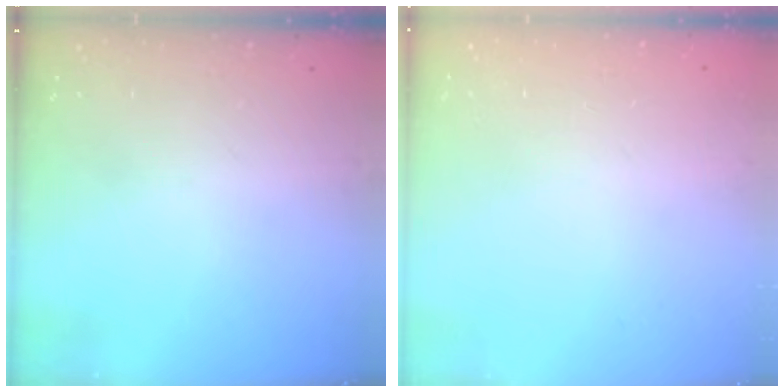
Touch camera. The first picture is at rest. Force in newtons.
{"total": 0.0}